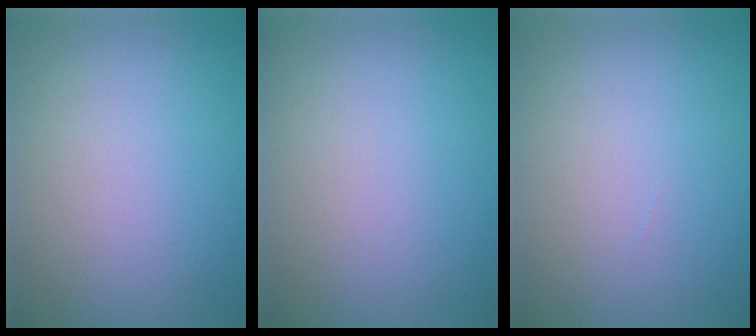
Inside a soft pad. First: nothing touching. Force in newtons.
{"total": 0.0}
{"total": 0.0}